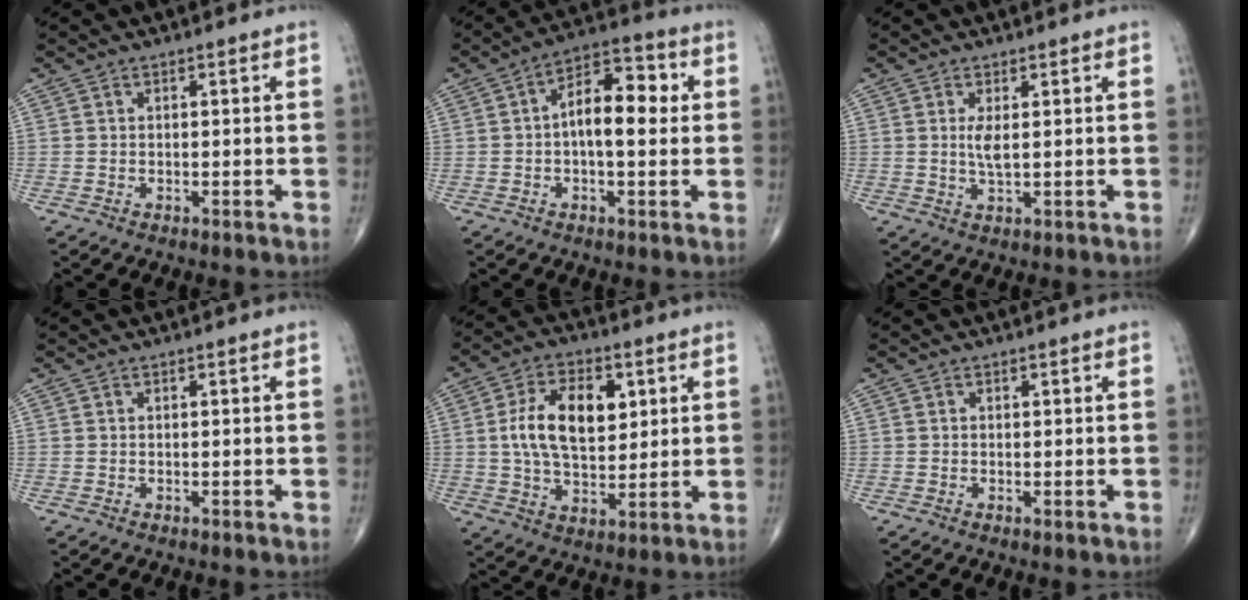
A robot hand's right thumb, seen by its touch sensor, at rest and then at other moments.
{"total": 11.0, "force": [0.8, 5.3, 9.6], "torque": [-0.140, 0.028, 0.005]}
{"total": 2.9, "force": [0.6, 0.7, 2.7], "torque": [-0.059, -0.010, 0.016]}
{"total": 0.0}
{"total": 13.5, "force": [2.8, 7.7, 10.7], "torque": [-0.171, -0.003, 0.049]}
{"total": 0.0}